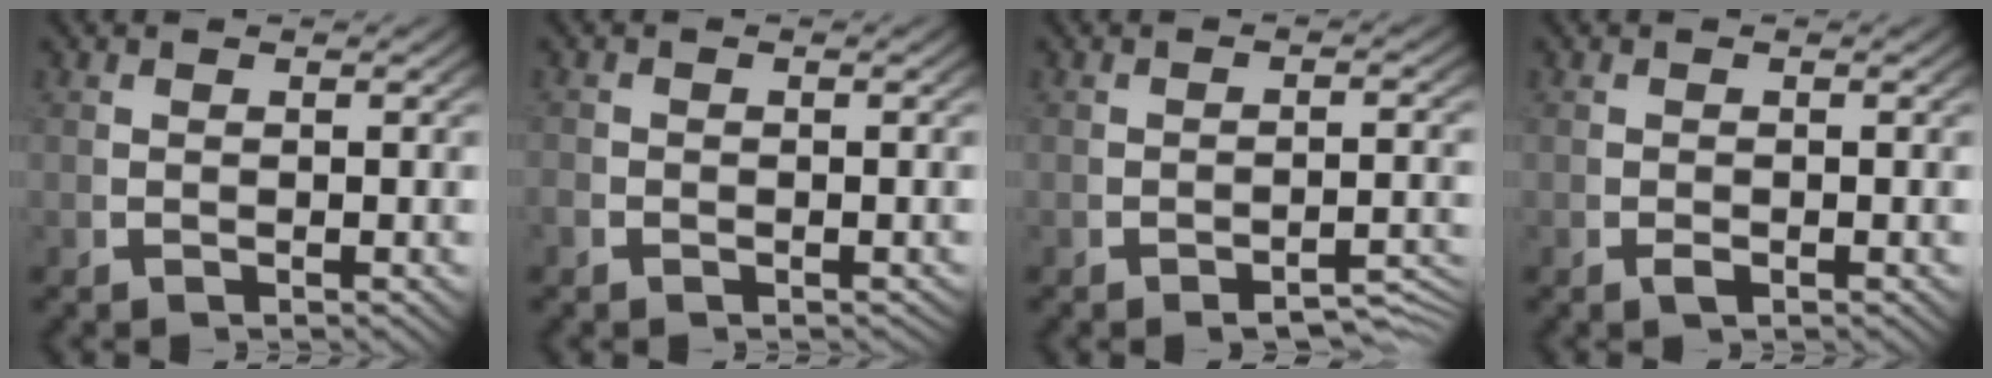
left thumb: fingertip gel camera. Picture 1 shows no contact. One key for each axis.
{"total": 1.1, "fx": -0.7, "fy": 0.8, "fz": 0.2, "tx": -0.011, "ty": -0.009, "tz": -0.011}
{"total": 4.0, "fx": -3.2, "fy": 1.1, "fz": 2.0, "tx": -0.024, "ty": 0.001, "tz": -0.050}
{"total": 0.8, "fx": -0.4, "fy": 0.4, "fz": 0.5, "tx": -0.012, "ty": -0.005, "tz": -0.005}